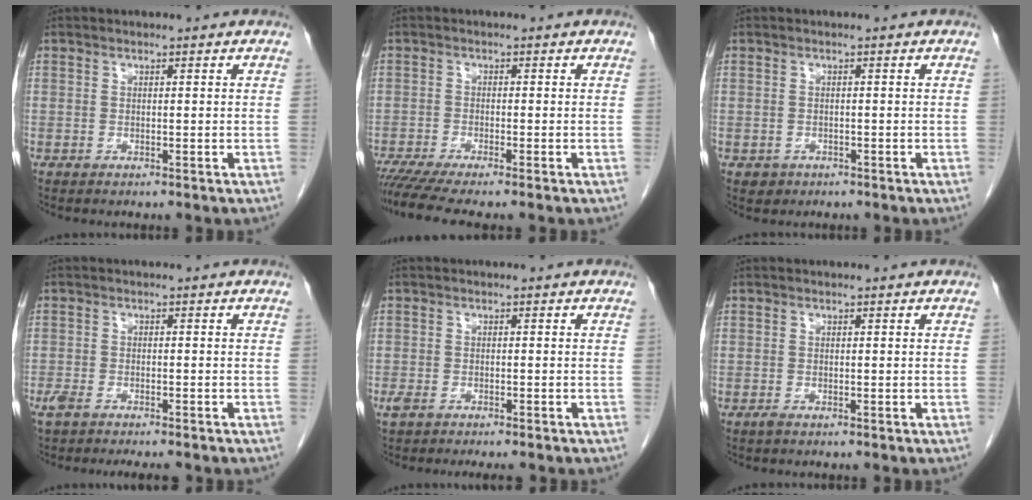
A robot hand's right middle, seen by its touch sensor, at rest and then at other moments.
{"total": 6.4, "force": [-5.3, -0.3, 3.5], "torque": [-0.054, -0.015, -0.090]}
{"total": 1.4, "force": [-0.7, 1.2, 0.1], "torque": [-0.003, 0.004, -0.006]}
{"total": 7.7, "force": [-6.3, 1.8, 4.0], "torque": [-0.060, -0.006, -0.093]}
{"total": 6.0, "force": [-4.8, 1.7, 3.2], "torque": [-0.049, -0.006, -0.068]}
{"total": 0.6, "force": [-0.4, 0.1, 0.4], "torque": [-0.010, -0.002, -0.007]}